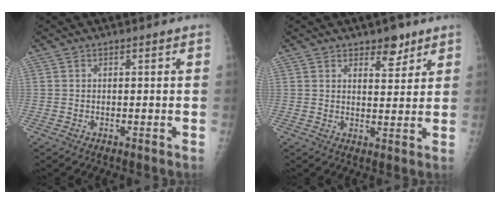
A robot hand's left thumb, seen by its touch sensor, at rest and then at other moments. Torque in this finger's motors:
{"motor_torque": [0.08, 0.17, -0.11, -0.12, 0.06]}